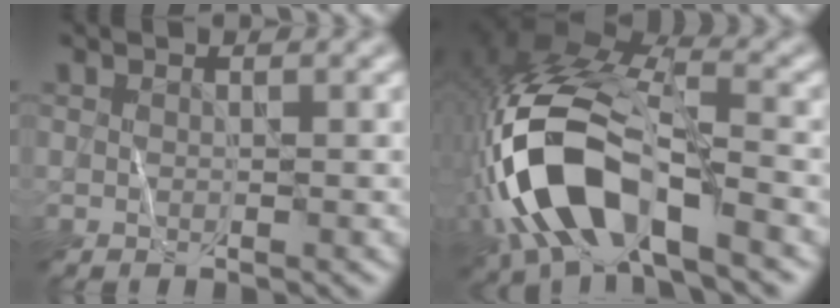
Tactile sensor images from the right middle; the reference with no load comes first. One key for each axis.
{"total": 12.9, "fx": -5.1, "fy": 6.0, "fz": 10.3, "tx": -0.227, "ty": -0.007, "tz": -0.096}